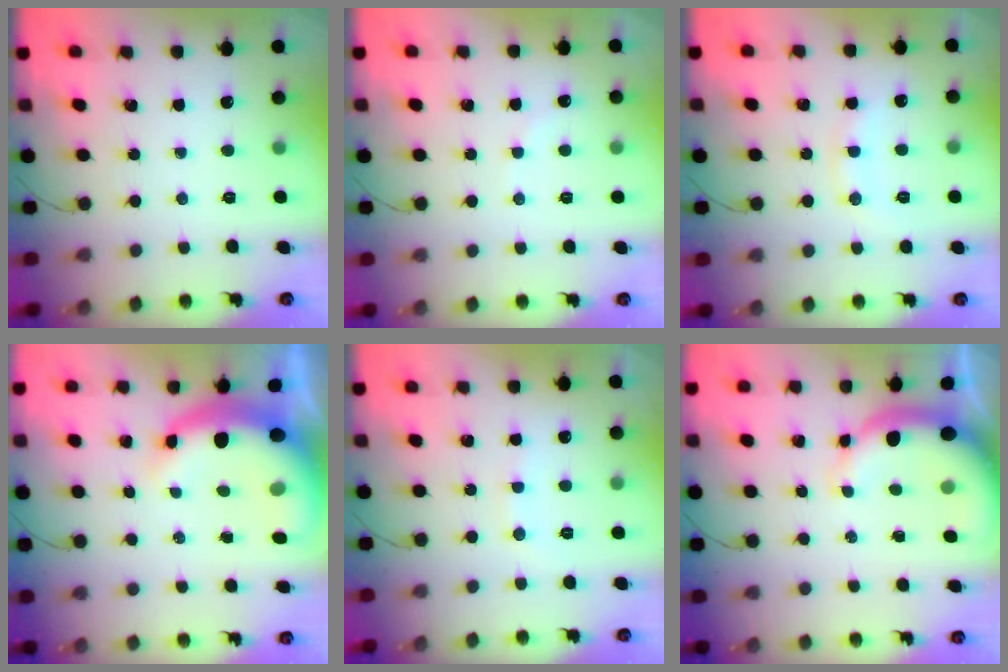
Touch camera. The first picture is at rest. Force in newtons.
{"total": 3.7, "press": 3.7, "slide": 0.5}
{"total": 8.9, "press": 8.8, "slide": 1.1}
{"total": 11.5, "press": 11.2, "slide": 2.6}
{"total": 6.8, "press": 6.7, "slide": 1.4}
{"total": 7.7, "press": 7.5, "slide": 1.9}